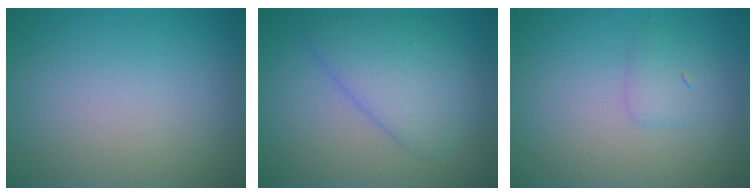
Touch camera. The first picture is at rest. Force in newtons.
{"total": 4.3, "press": 4.3, "slide": 0.3}
{"total": 1.5, "press": 1.5, "slide": 0.2}